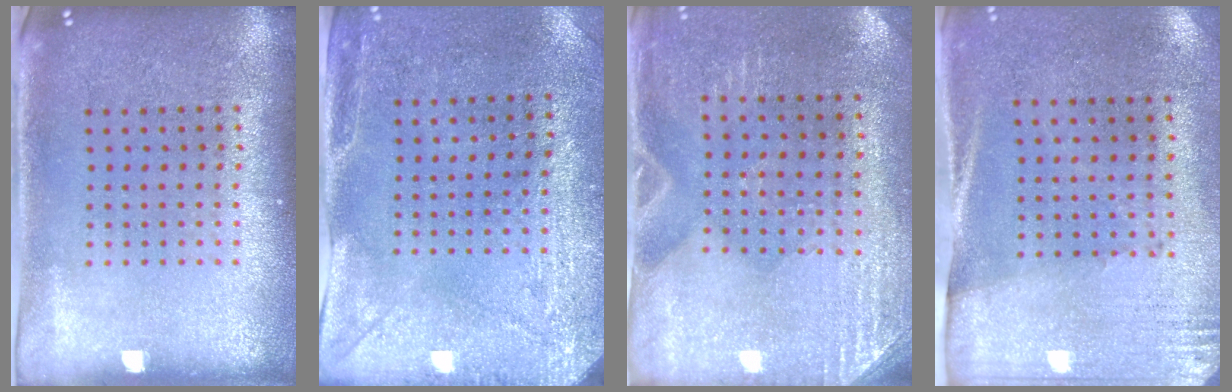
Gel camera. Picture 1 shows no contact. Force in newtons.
{"total": 3.0, "press": 2.4, "slide": 1.8}
{"total": 2.8, "press": 2.5, "slide": 1.3}
{"total": 2.7, "press": 2.4, "slide": 1.3}